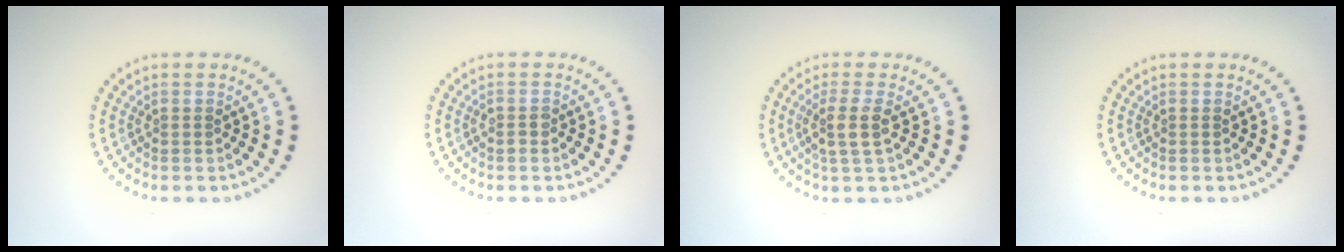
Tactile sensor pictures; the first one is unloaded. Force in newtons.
{"total": 0.8, "press": 0.7, "slide": 0.4}
{"total": 2.4, "press": 2.0, "slide": 1.3}
{"total": 0.0}